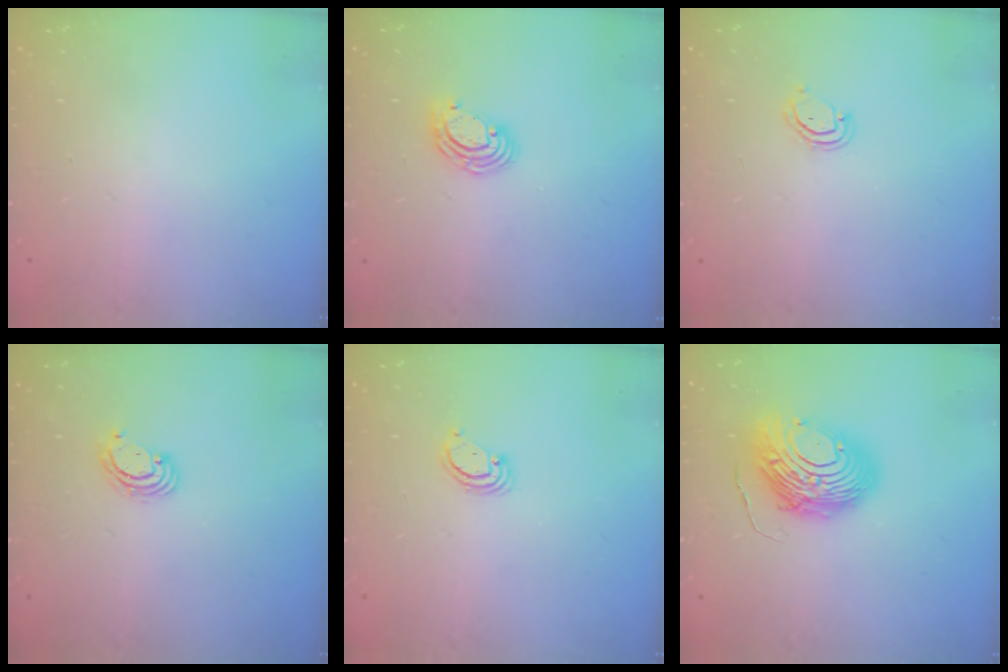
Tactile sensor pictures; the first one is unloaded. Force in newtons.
{"total": 6.5, "press": 6.5, "slide": 0.6}
{"total": 4.0, "press": 4.0, "slide": 0.3}
{"total": 3.5, "press": 3.5, "slide": 0.2}
{"total": 2.5, "press": 2.5, "slide": 0.2}
{"total": 12.6, "press": 12.6, "slide": 1.3}